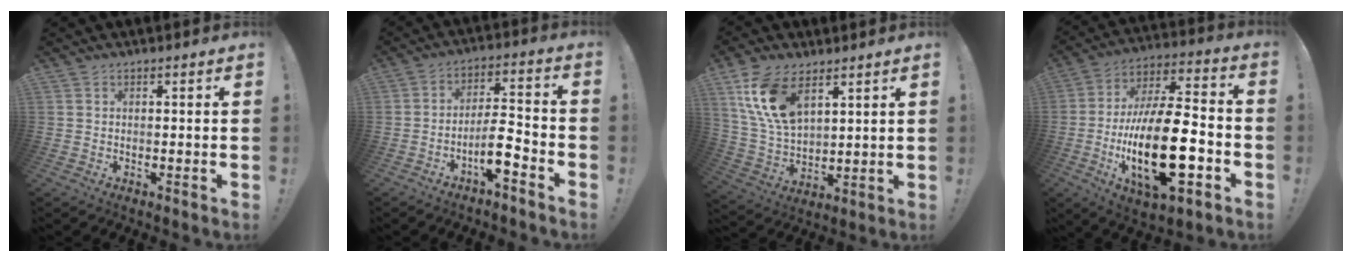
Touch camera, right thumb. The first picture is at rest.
{"total": 9.0, "force": [-4.7, 2.4, 7.4], "torque": [-0.127, 0.021, -0.082]}
{"total": 14.7, "force": [7.6, 8.1, 9.6], "torque": [-0.202, -0.028, 0.144]}
{"total": 25.8, "force": [-7.1, 9.9, 22.7], "torque": [-0.424, 0.028, -0.115]}